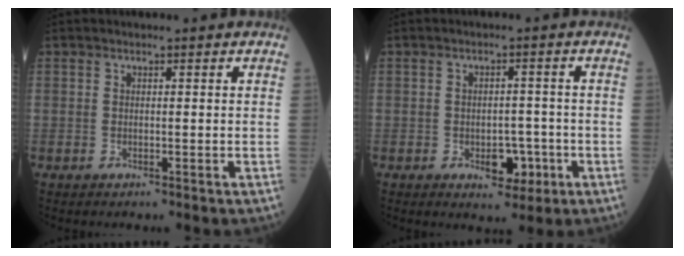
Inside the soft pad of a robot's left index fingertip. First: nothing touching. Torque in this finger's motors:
{"motor_torque": [0.00, 0.12, 0.07, 0.02]}